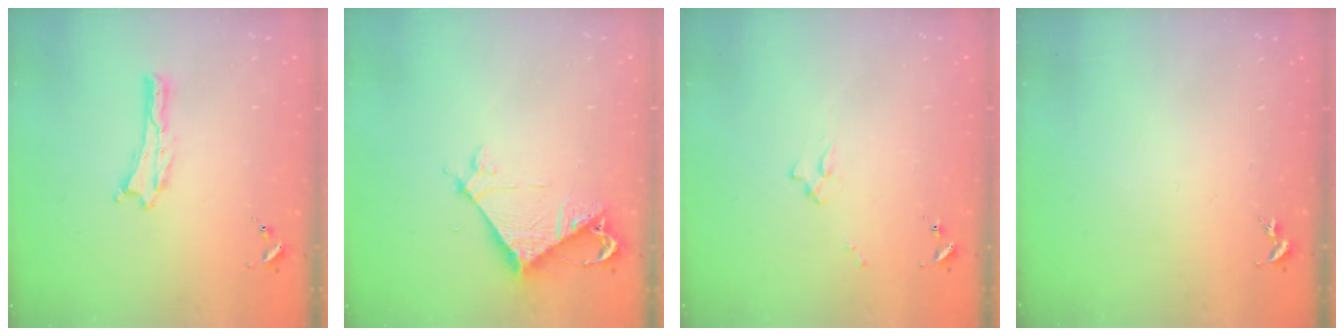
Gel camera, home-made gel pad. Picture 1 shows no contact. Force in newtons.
{"total": 6.1, "press": 6.0, "slide": 0.5}
{"total": 1.7, "press": 1.6, "slide": 0.2}
{"total": 0.0}